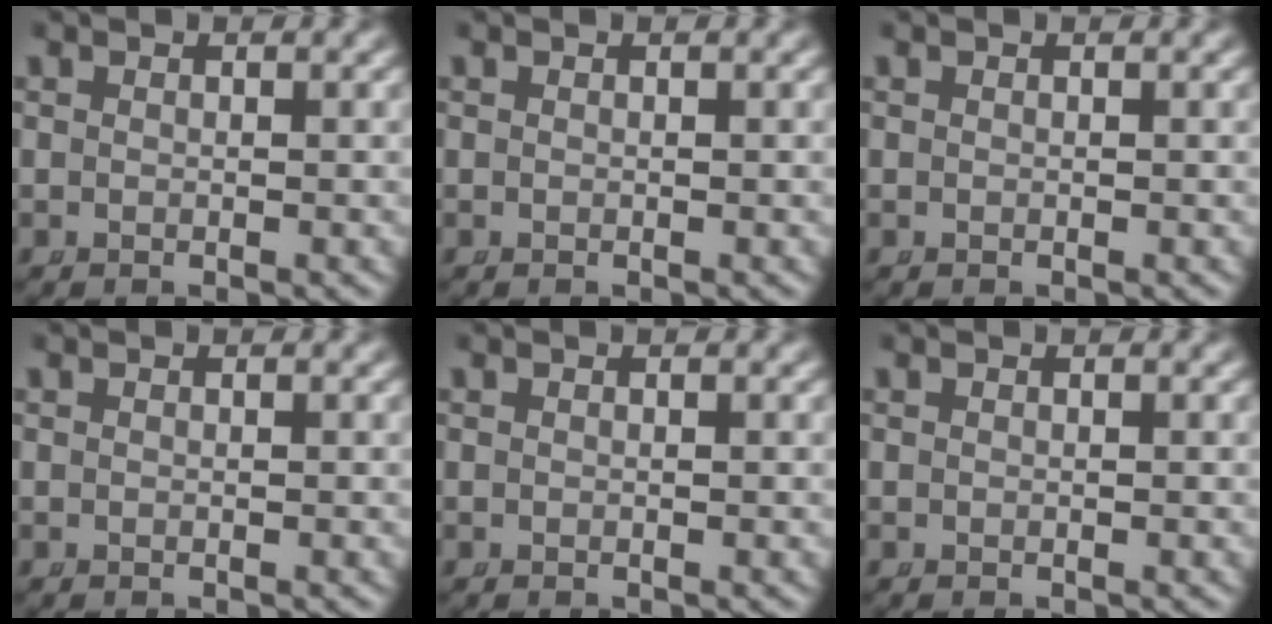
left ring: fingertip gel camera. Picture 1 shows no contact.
{"total": 0.0}
{"total": 0.0}
{"total": 0.0}
{"total": 0.0}
{"total": 0.0}